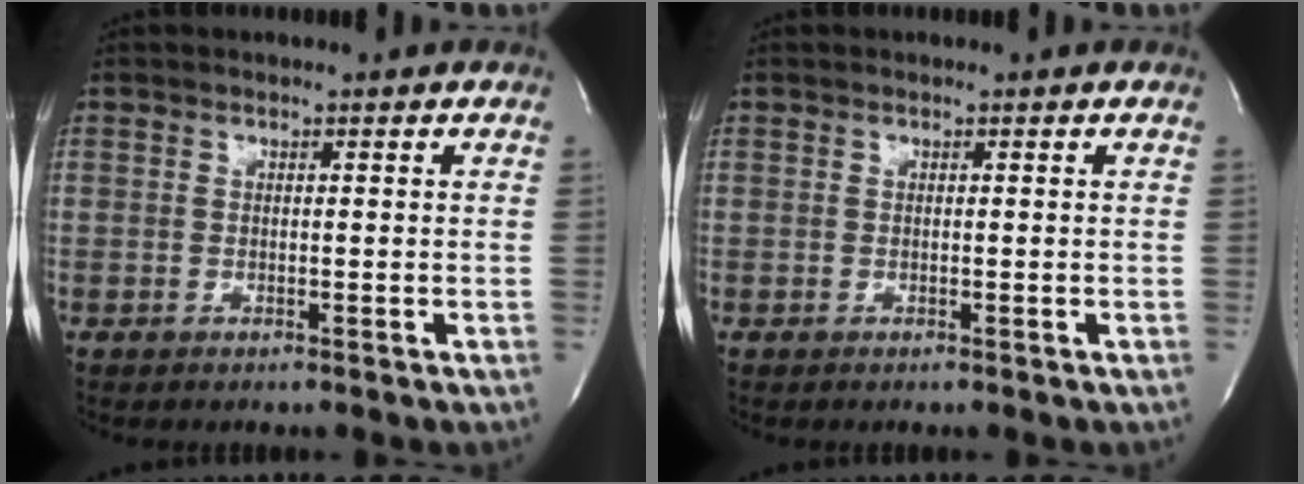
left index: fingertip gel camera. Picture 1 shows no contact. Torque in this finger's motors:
{"motor_torque": [0.01, 0.01, 0.00, 0.00]}